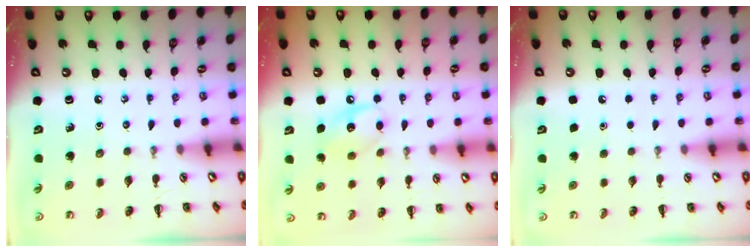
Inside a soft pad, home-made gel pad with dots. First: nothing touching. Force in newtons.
{"total": 9.2, "press": 9.2, "slide": 1.0}
{"total": 1.6, "press": 1.6, "slide": 0.1}